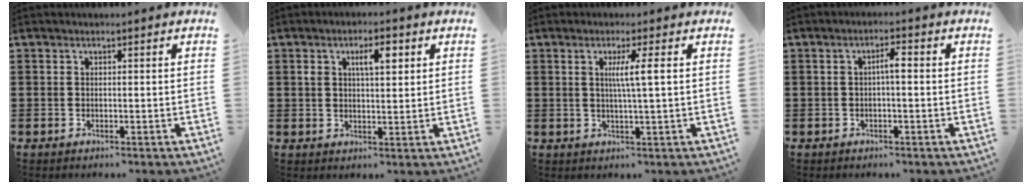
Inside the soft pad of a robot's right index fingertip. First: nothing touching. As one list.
[{"total": 4.7, "force": [1.8, 1.8, 3.9], "torque": [-0.067, 0.005, 0.025]}, {"total": 4.0, "force": [0.7, -0.5, 3.9], "torque": [-0.075, -0.003, 0.006]}, {"total": 2.3, "force": [-0.2, 0.4, 2.3], "torque": [-0.043, 0.004, -0.006]}]